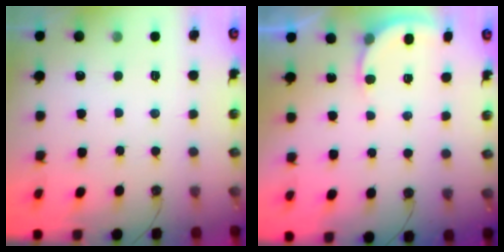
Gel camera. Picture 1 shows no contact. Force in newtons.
{"total": 4.0, "press": 4.0, "slide": 0.3}